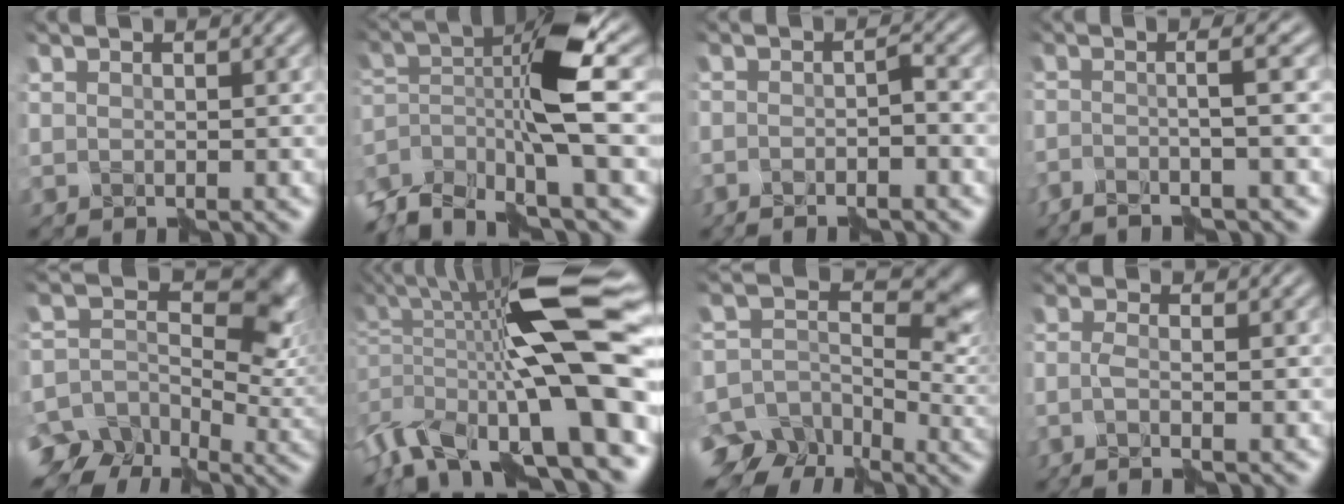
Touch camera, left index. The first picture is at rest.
{"total": 10.1, "force": [-5.1, 2.4, 8.4], "torque": [-0.157, 0.011, -0.108]}
{"total": 1.5, "force": [-0.9, -0.3, 1.2], "torque": [-0.022, 0.006, -0.016]}
{"total": 3.9, "force": [-1.4, 0.1, 3.7], "torque": [-0.040, 0.006, -0.041]}
{"total": 13.6, "force": [-1.8, 10.6, 8.4], "torque": [-0.162, -0.011, -0.022]}
{"total": 17.5, "force": [-1.8, 5.8, 16.4], "torque": [-0.288, 0.011, -0.032]}
{"total": 14.2, "force": [-3.9, 11.0, 8.1], "torque": [-0.159, 0.003, -0.063]}
{"total": 1.5, "force": [-0.6, -0.3, 1.3], "torque": [-0.030, 0.005, -0.015]}